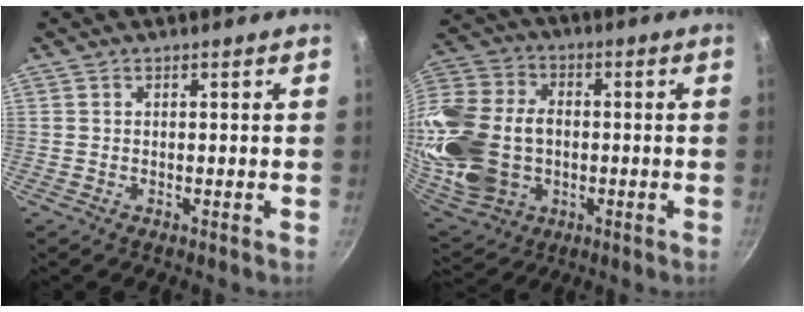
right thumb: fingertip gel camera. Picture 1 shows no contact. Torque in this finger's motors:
{"motor_torque": [1.76, 3.25, 0.34, -0.24, 0.27]}